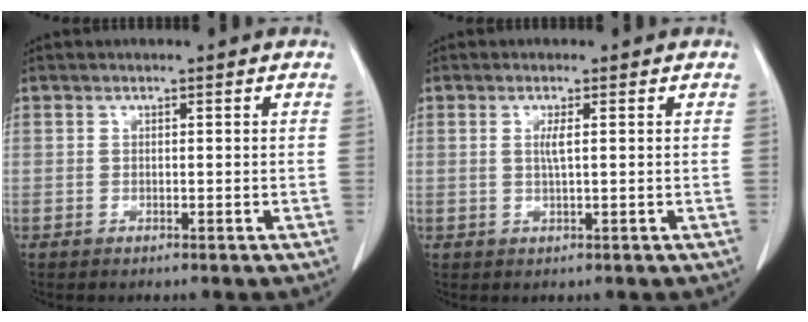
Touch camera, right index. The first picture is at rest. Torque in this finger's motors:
{"motor_torque": [0.19, -0.02, 0.02, 0.02]}